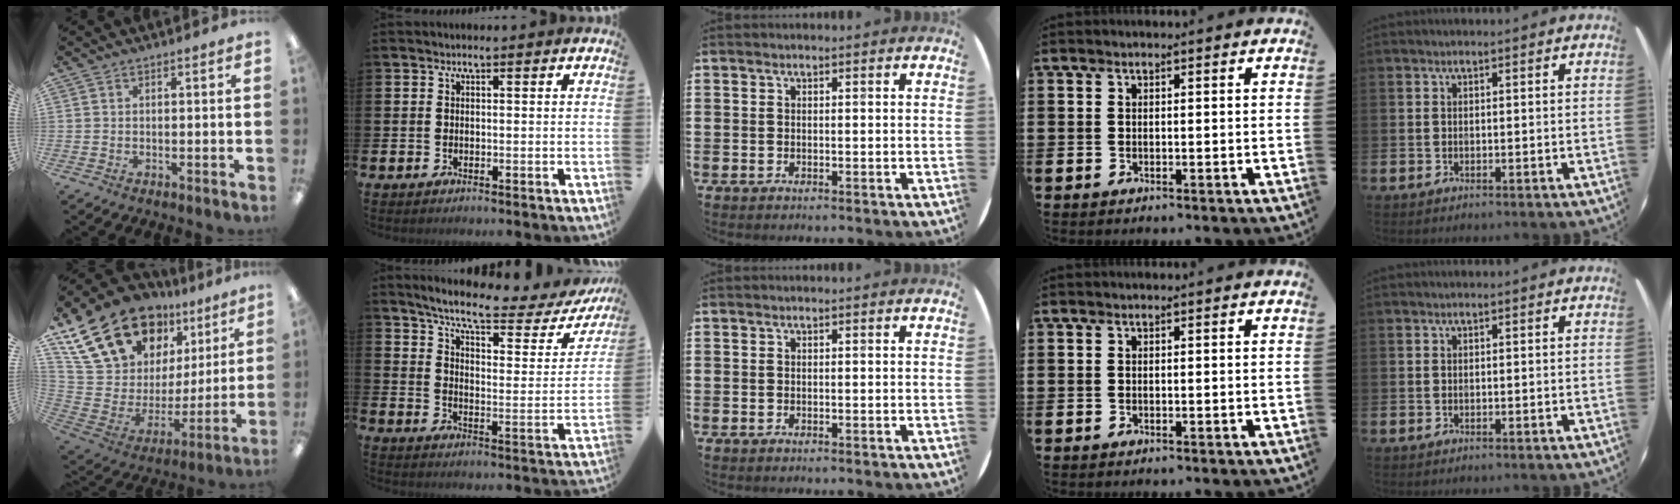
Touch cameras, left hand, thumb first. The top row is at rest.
{"thumb": {"total": 23.8, "force": [16.3, 13.6, 10.8], "torque": [-0.206, -0.093, 0.315]}, "index": {"total": 8.3, "force": [7.1, 1.3, 4.1], "torque": [-0.102, -0.043, 0.114]}}